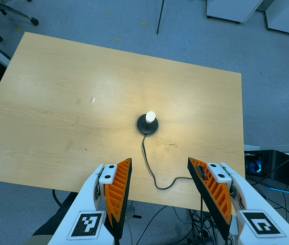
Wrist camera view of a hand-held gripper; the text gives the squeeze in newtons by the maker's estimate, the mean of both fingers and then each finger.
{"total": 0.0}